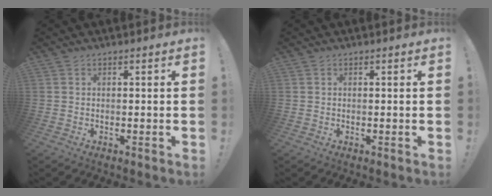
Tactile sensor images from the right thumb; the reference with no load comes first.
{"total": 0.0}